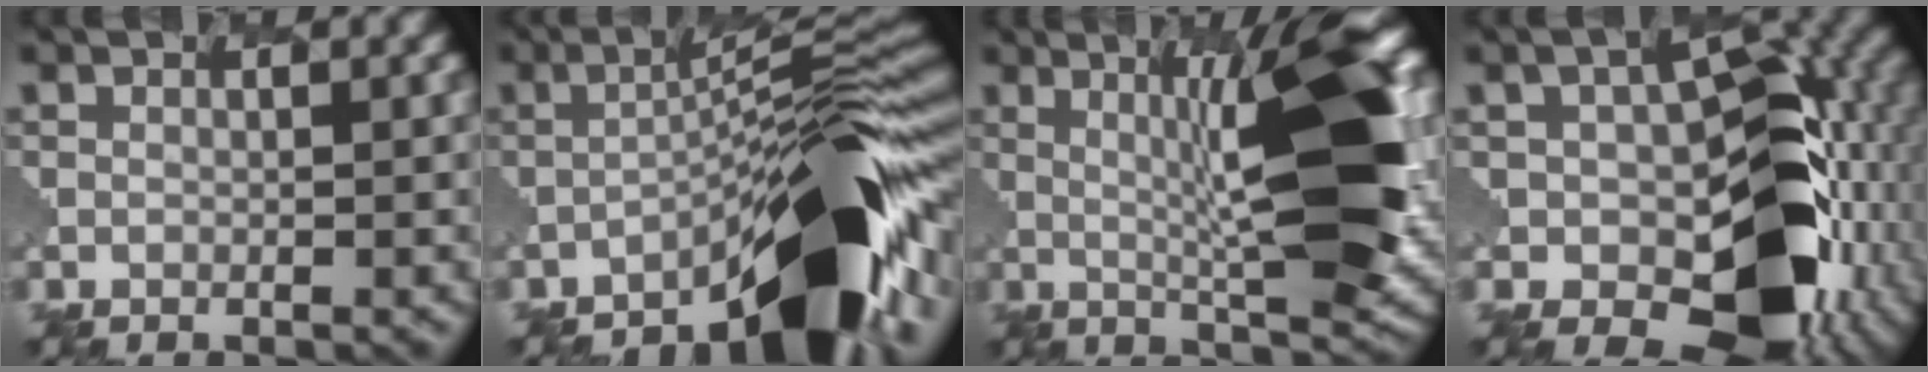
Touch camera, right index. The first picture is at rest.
{"total": 9.1, "force": [-6.1, 1.1, 6.7], "torque": [-0.122, 0.012, -0.117]}
{"total": 8.0, "force": [1.6, 0.8, 7.8], "torque": [-0.138, 0.010, 0.011]}
{"total": 12.9, "force": [-2.0, 9.1, 9.0], "torque": [-0.142, -0.022, -0.028]}